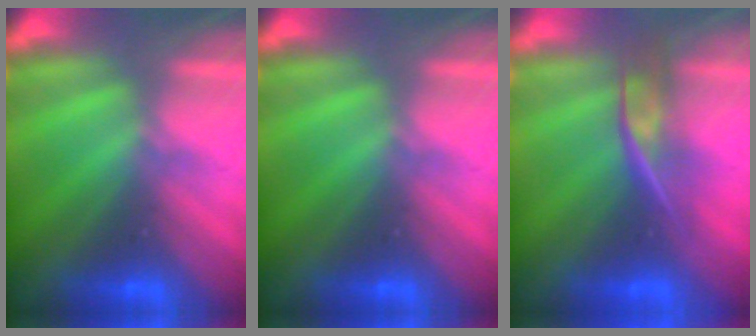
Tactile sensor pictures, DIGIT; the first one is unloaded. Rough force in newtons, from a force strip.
{"total": 0.0}
{"total": 2.4}